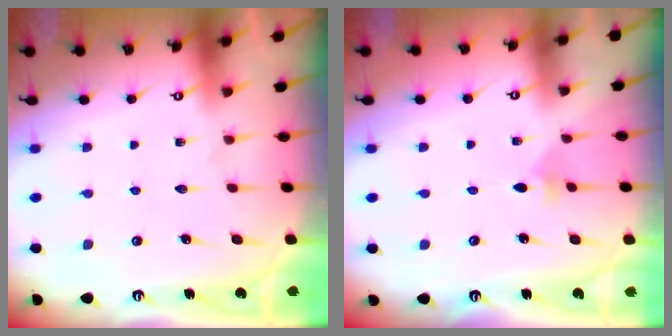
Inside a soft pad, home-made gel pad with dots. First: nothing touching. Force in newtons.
{"total": 2.2, "press": 2.2, "slide": 0.6}